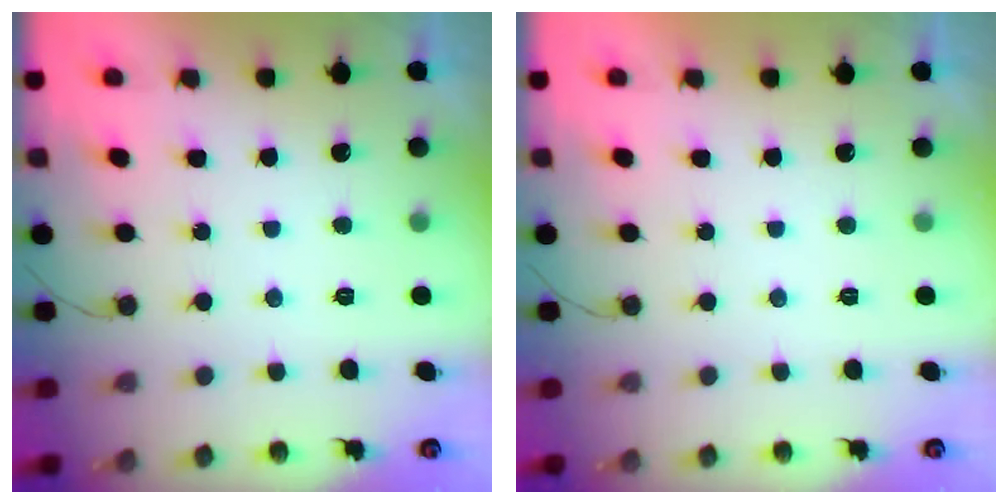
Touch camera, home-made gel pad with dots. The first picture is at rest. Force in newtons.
{"total": 2.0, "press": 2.0, "slide": 0.1}